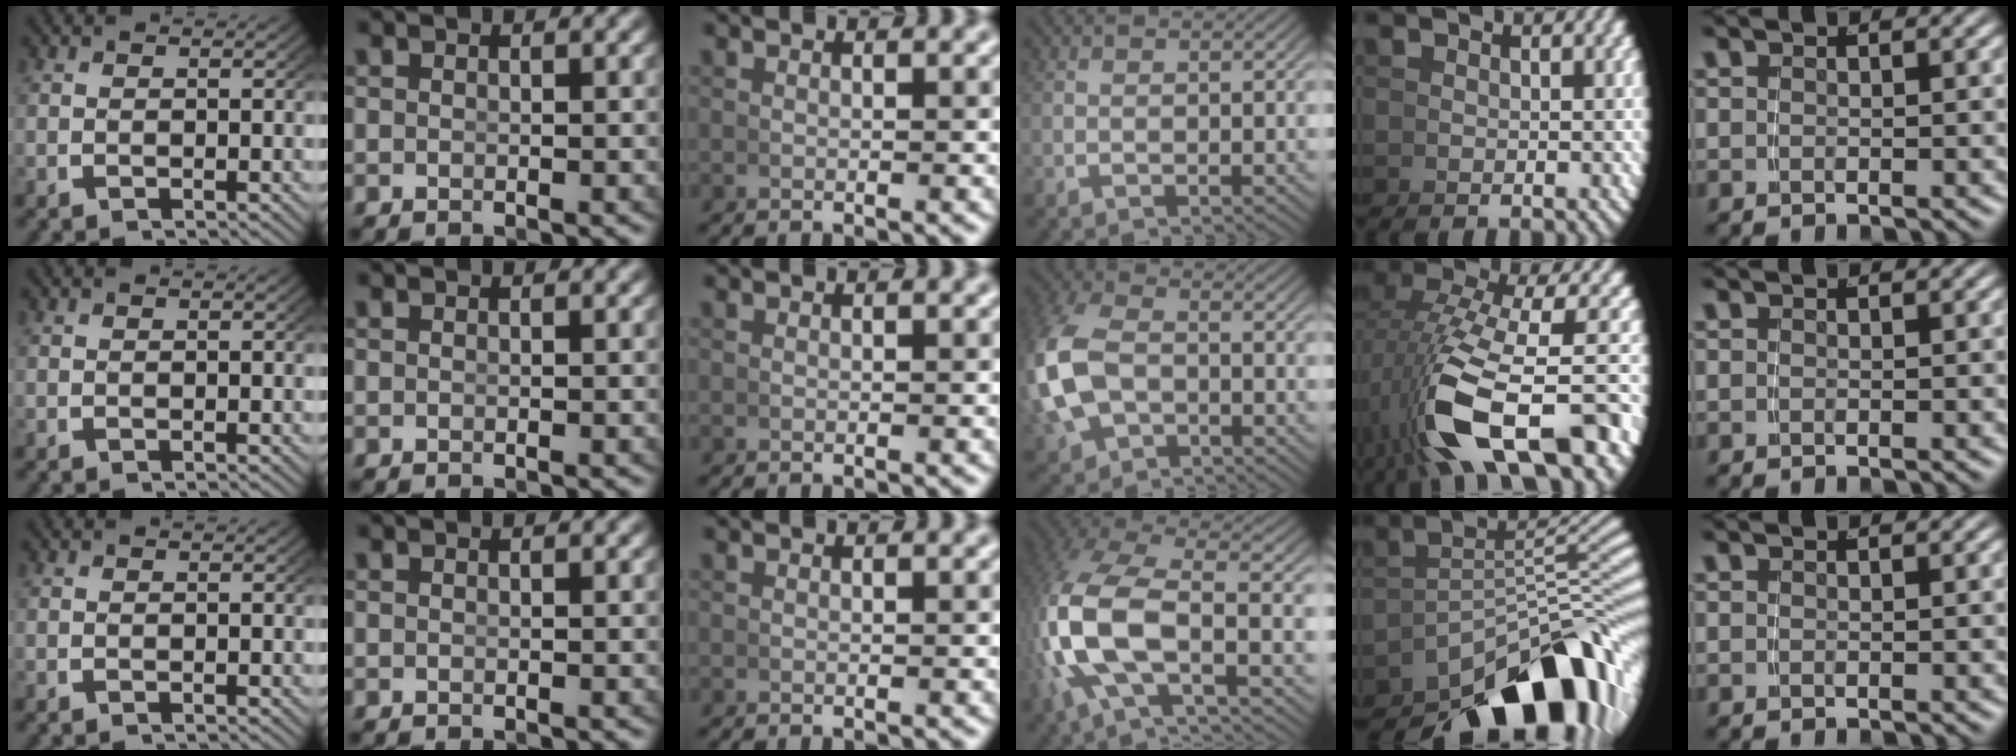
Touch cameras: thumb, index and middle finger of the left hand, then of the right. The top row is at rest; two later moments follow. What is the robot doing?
{"motion": "grasp_and_lifting", "object": "coin"}